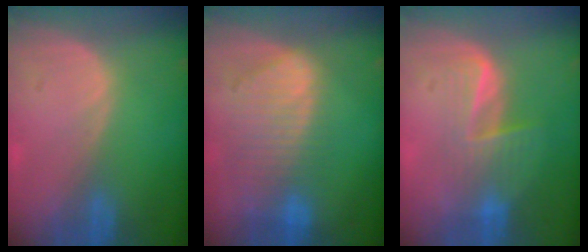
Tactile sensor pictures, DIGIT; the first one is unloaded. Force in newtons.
{"total": 9.2, "press": 8.1, "slide": 4.4}
{"total": 5.9, "press": 5.6, "slide": 1.9}